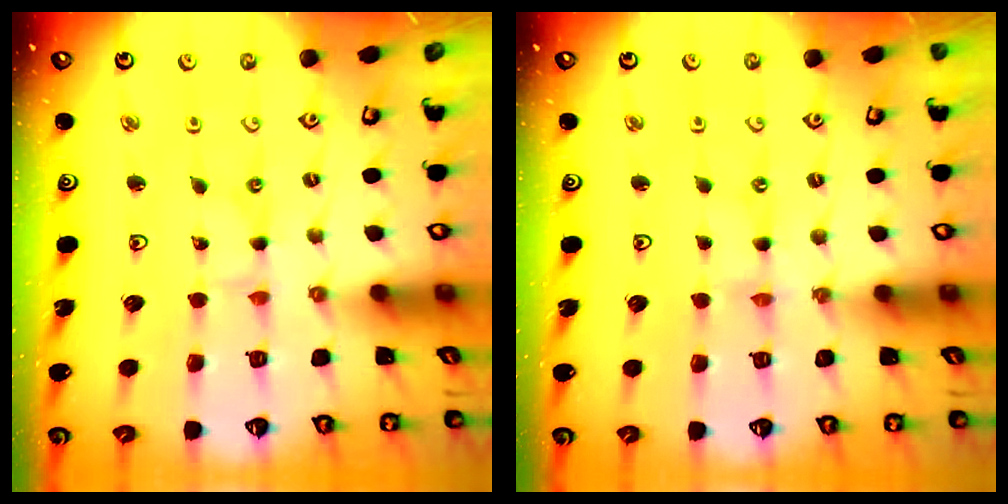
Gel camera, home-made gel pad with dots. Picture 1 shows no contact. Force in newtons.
{"total": 0.0}